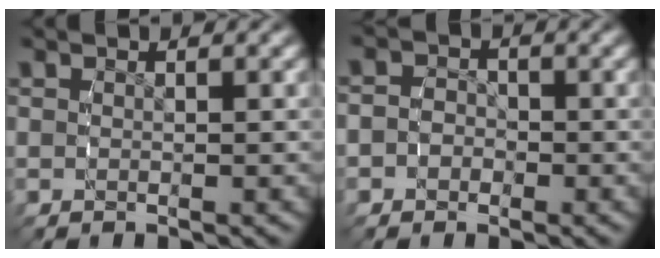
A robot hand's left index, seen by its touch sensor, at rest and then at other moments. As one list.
[{"total": 2.7, "force": [-1.2, 2.3, 0.5], "torque": [-0.011, -0.013, -0.023]}]